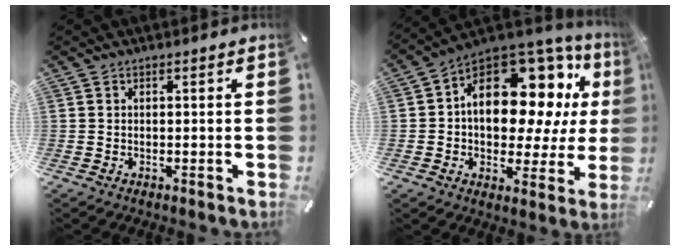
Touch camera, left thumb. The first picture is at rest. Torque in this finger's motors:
{"motor_torque": [1.07, 0.91, 1.19, -0.04, 0.25]}